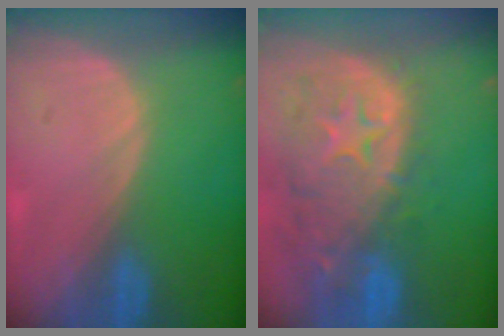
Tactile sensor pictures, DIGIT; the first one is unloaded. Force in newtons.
{"total": 13.9, "press": 11.1, "slide": 8.3}